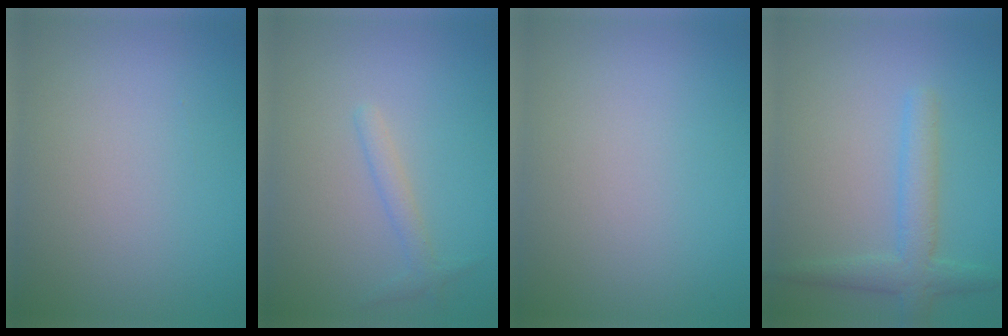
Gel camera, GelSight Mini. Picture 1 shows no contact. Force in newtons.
{"total": 1.4, "press": 1.4, "slide": 0.1}
{"total": 0.0}
{"total": 4.0, "press": 3.9, "slide": 0.3}